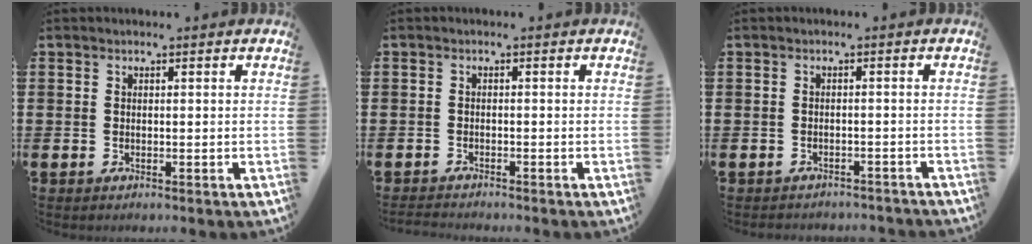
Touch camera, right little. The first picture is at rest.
{"total": 1.0, "force": [-1.0, 0.0, 0.1], "torque": [-0.003, -0.001, -0.019]}
{"total": 1.1, "force": [-1.1, 0.0, -0.1], "torque": [-0.003, 0.003, -0.023]}